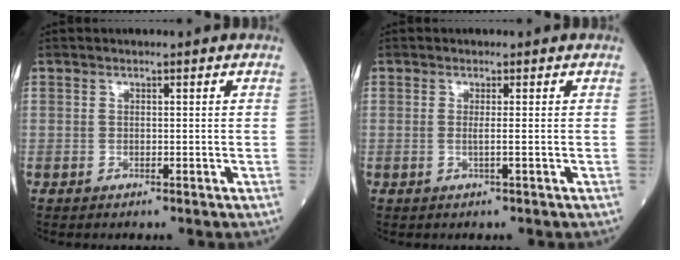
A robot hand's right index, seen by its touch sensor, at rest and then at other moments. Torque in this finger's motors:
{"motor_torque": [-0.15, -0.21, -0.02, 0.00]}